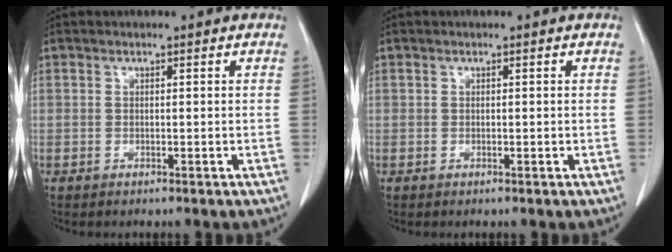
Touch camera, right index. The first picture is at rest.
{"total": 0.0}